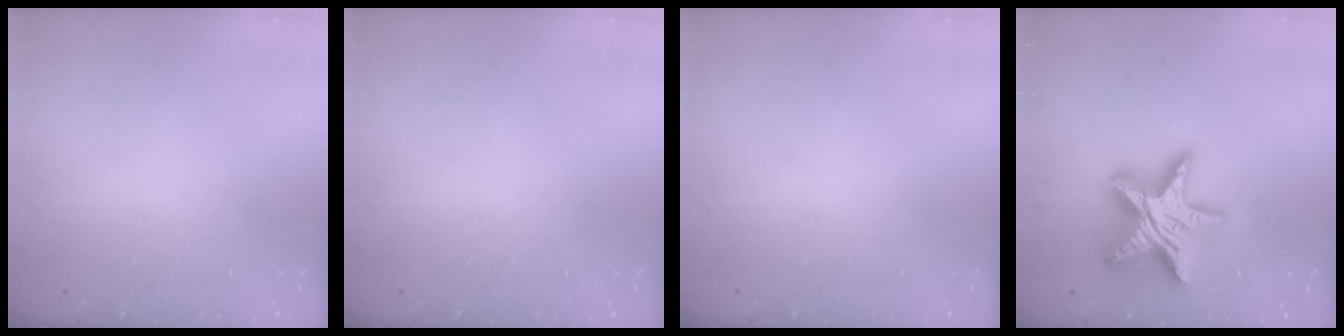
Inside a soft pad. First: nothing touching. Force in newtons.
{"total": 0.0}
{"total": 0.0}
{"total": 20.5, "press": 20.5, "slide": 1.3}